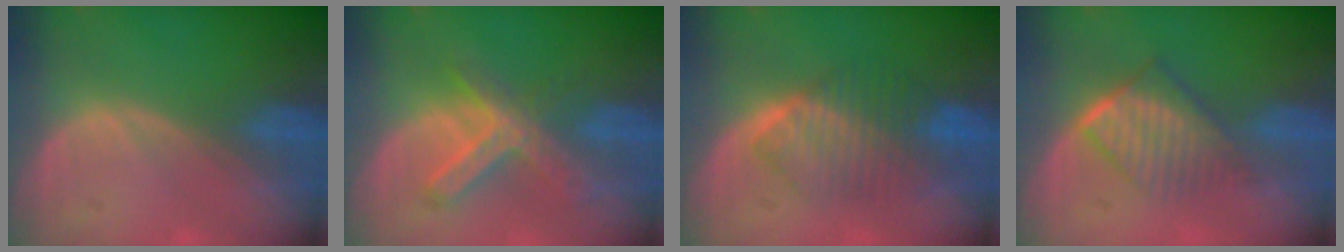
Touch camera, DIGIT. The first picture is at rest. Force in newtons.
{"total": 7.0, "press": 6.1, "slide": 3.6}
{"total": 7.2, "press": 7.1, "slide": 1.0}
{"total": 6.7, "press": 5.9, "slide": 3.2}